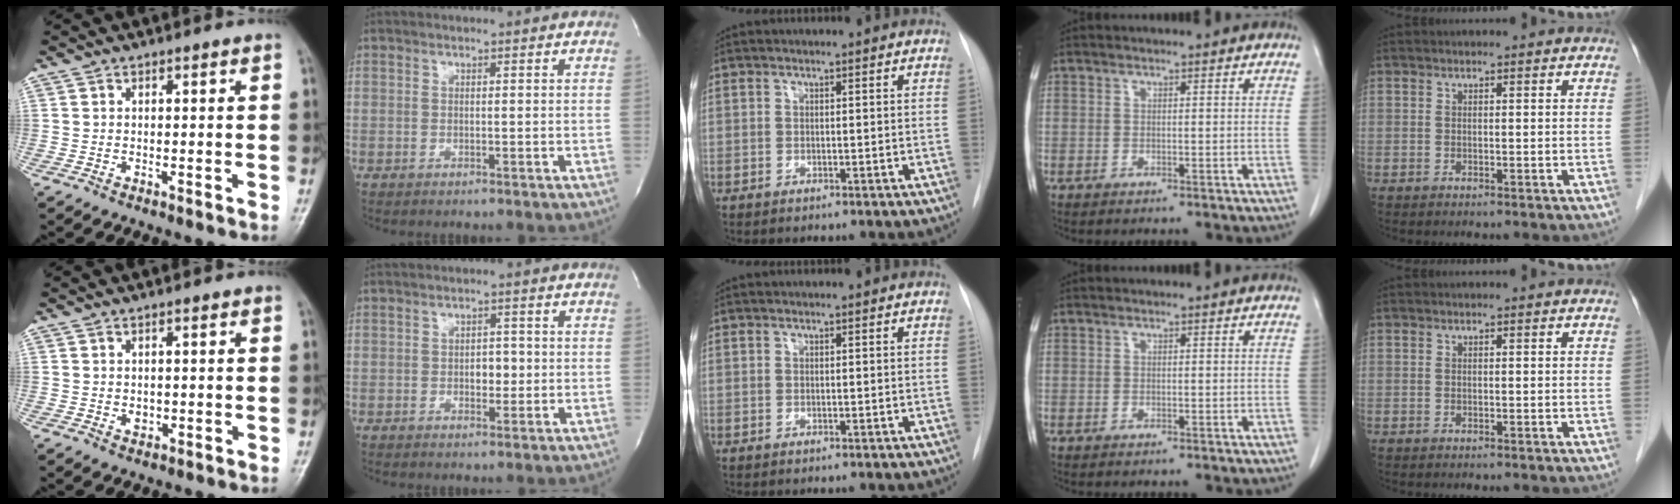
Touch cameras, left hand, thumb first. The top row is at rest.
{"thumb": {"total": 1.8, "force": [0.1, 1.4, 1.1], "torque": [-0.008, 0.000, 0.005]}, "index": {"total": 2.4, "force": [-0.3, 1.5, 1.9], "torque": [-0.020, 0.002, -0.003]}}